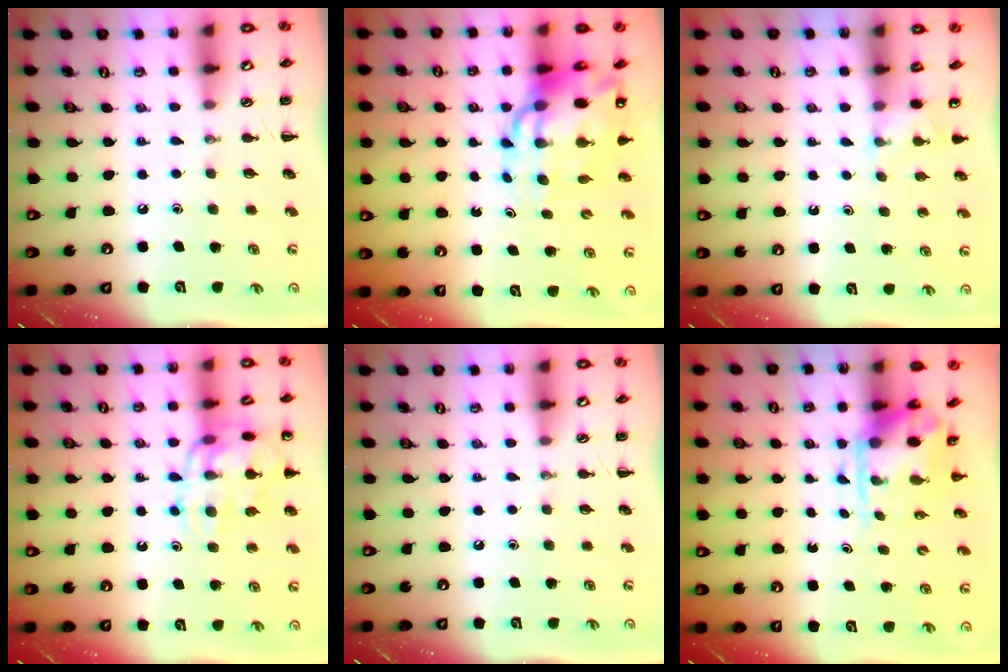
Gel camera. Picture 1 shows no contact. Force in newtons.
{"total": 13.6, "press": 13.0, "slide": 3.8}
{"total": 2.2, "press": 2.2, "slide": 0.6}
{"total": 14.9, "press": 14.7, "slide": 2.5}
{"total": 0.0}
{"total": 3.6, "press": 3.5, "slide": 0.9}